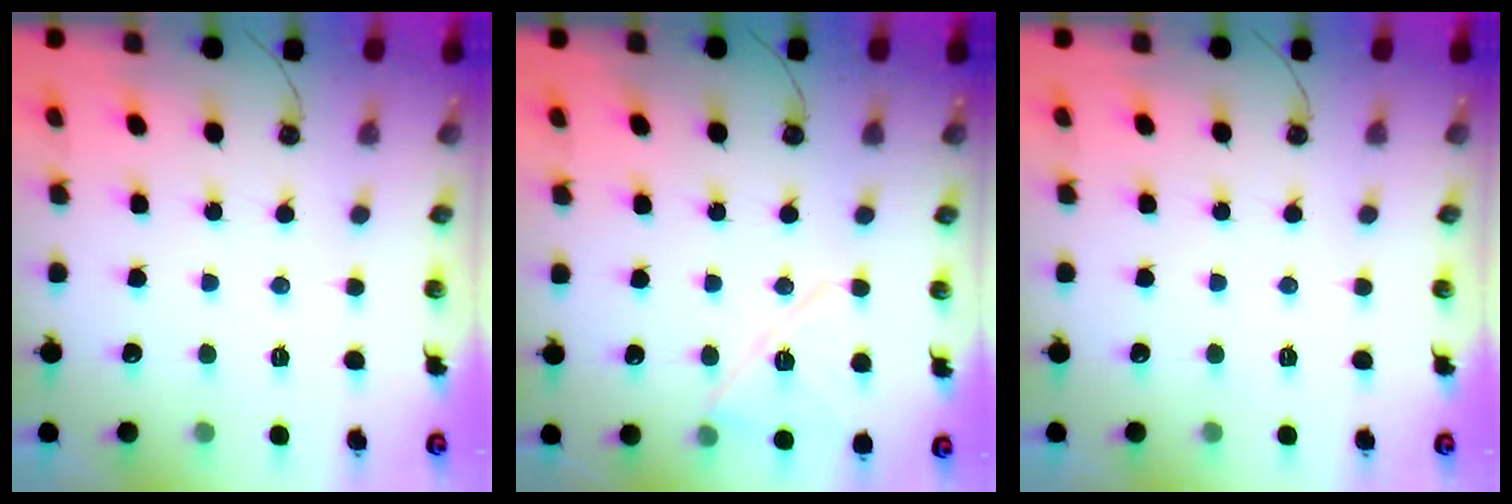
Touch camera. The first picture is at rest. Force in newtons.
{"total": 12.5, "press": 12.4, "slide": 1.6}
{"total": 0.0}